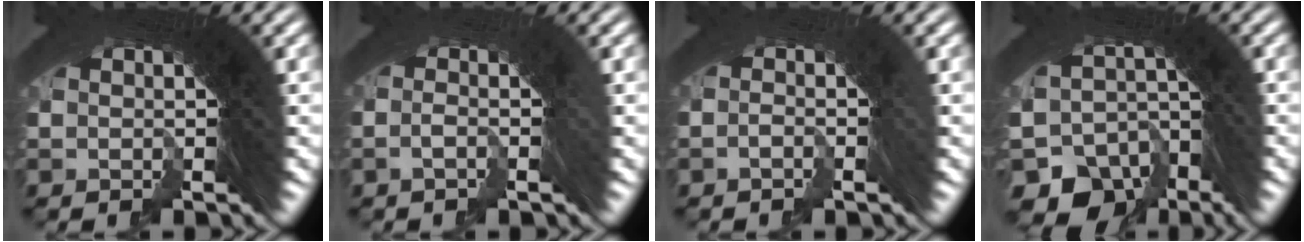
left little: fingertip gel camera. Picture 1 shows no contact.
{"total": 1.7, "force": [-1.2, -0.8, 0.9], "torque": [-0.011, 0.010, -0.024]}
{"total": 1.7, "force": [-1.5, -0.6, 0.4], "torque": [0.002, 0.010, -0.030]}
{"total": 12.1, "force": [-5.2, 8.9, 6.3], "torque": [-0.149, -0.063, -0.071]}